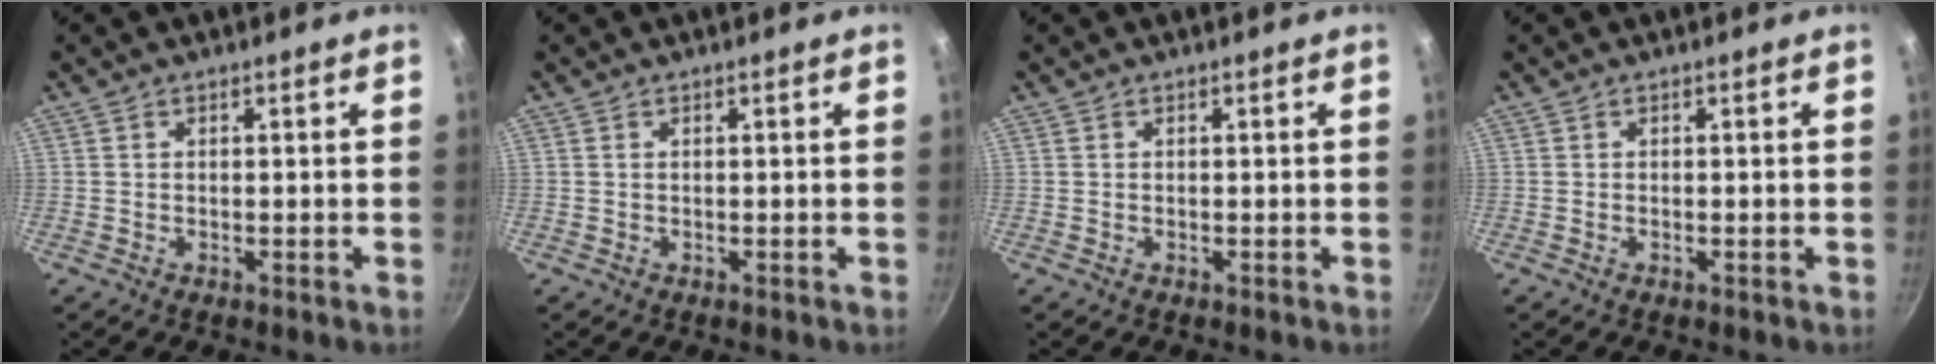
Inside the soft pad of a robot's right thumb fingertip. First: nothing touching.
{"total": 0.0}
{"total": 0.0}
{"total": 0.0}